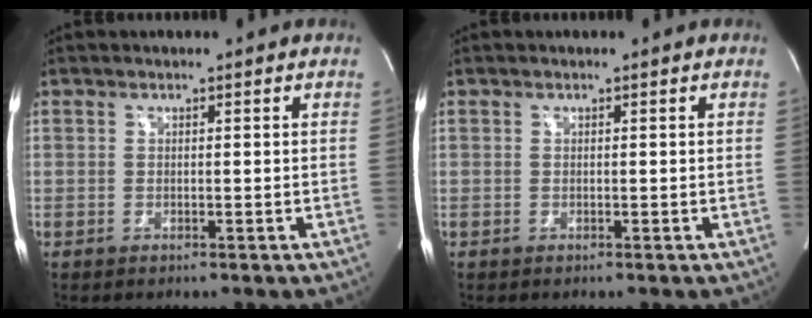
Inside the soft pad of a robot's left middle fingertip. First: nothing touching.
{"total": 0.0}